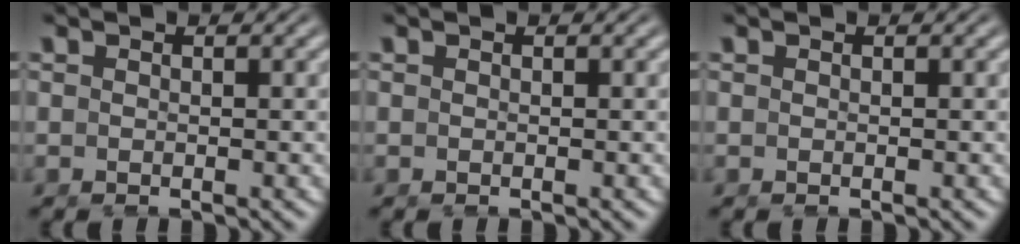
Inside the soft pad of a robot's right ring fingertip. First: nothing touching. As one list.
[{"total": 0.0}, {"total": 0.0}]